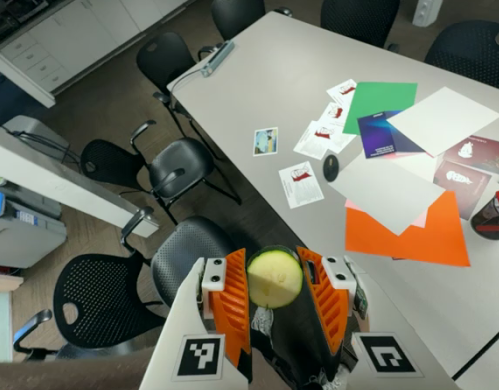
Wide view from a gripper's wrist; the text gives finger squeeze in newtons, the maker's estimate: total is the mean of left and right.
{"total": 11.2, "left": 11.3, "right": 11.2}